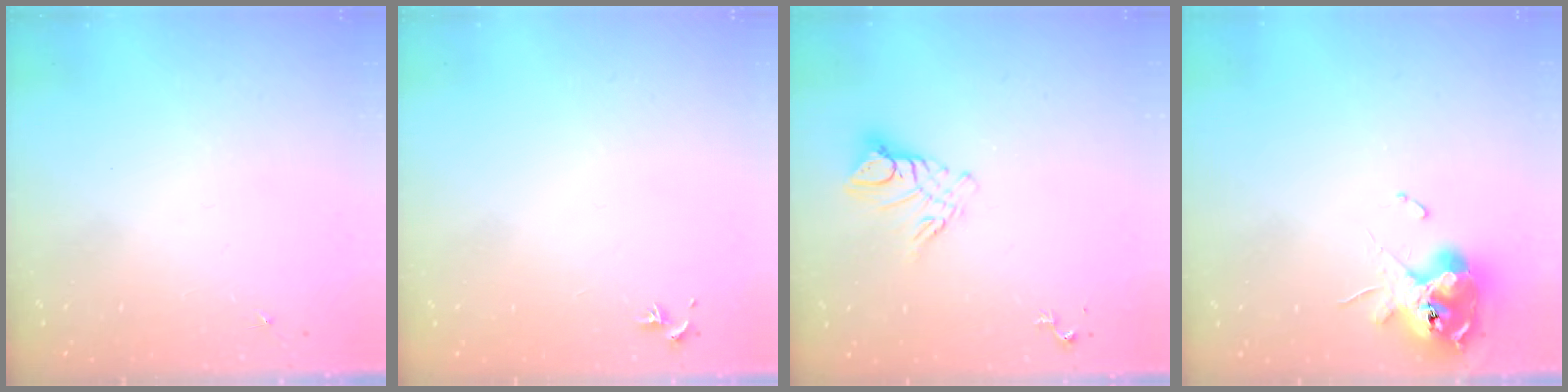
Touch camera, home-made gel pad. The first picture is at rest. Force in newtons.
{"total": 0.8, "press": 0.7, "slide": 0.3}
{"total": 10.2, "press": 10.1, "slide": 0.8}
{"total": 12.4, "press": 12.2, "slide": 1.8}